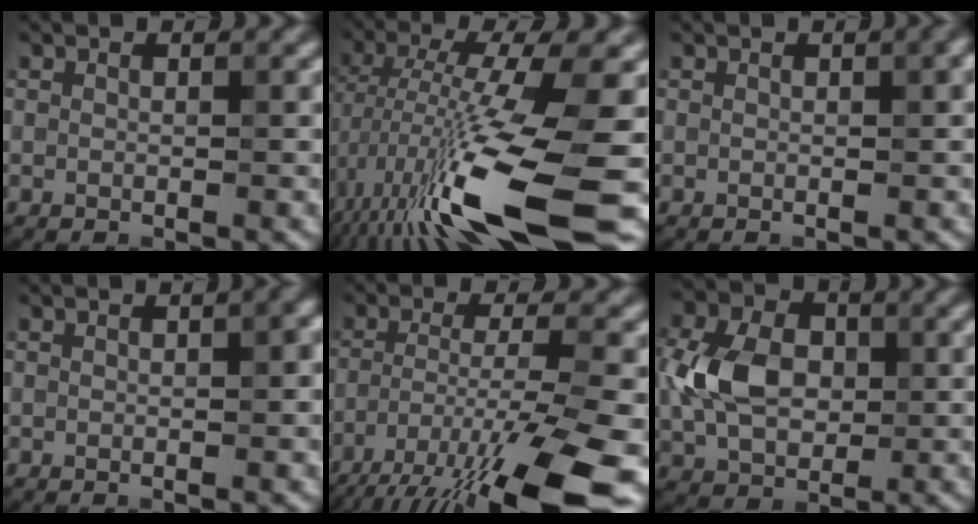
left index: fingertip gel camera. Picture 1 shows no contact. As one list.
[{"total": 14.2, "force": [-5.0, 2.8, 13.0], "torque": [-0.247, -0.004, -0.077]}, {"total": 1.8, "force": [0.2, 0.4, 1.7], "torque": [-0.014, 0.003, -0.002]}, {"total": 2.3, "force": [0.0, 0.4, 2.2], "torque": [-0.023, 0.001, -0.002]}, {"total": 13.5, "force": [-8.6, 2.4, 10.1], "torque": [-0.187, -0.016, -0.139]}, {"total": 7.0, "force": [0.3, 5.0, 4.9], "torque": [-0.107, 0.009, -0.002]}]